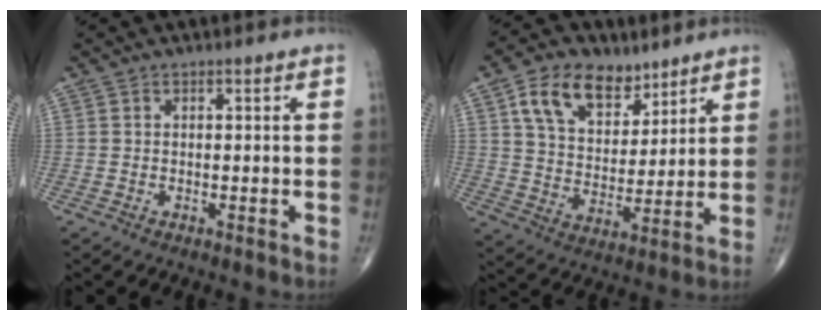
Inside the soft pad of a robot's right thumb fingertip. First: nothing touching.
{"total": 13.9, "force": [7.8, 8.7, 7.6], "torque": [-0.103, -0.033, 0.144]}